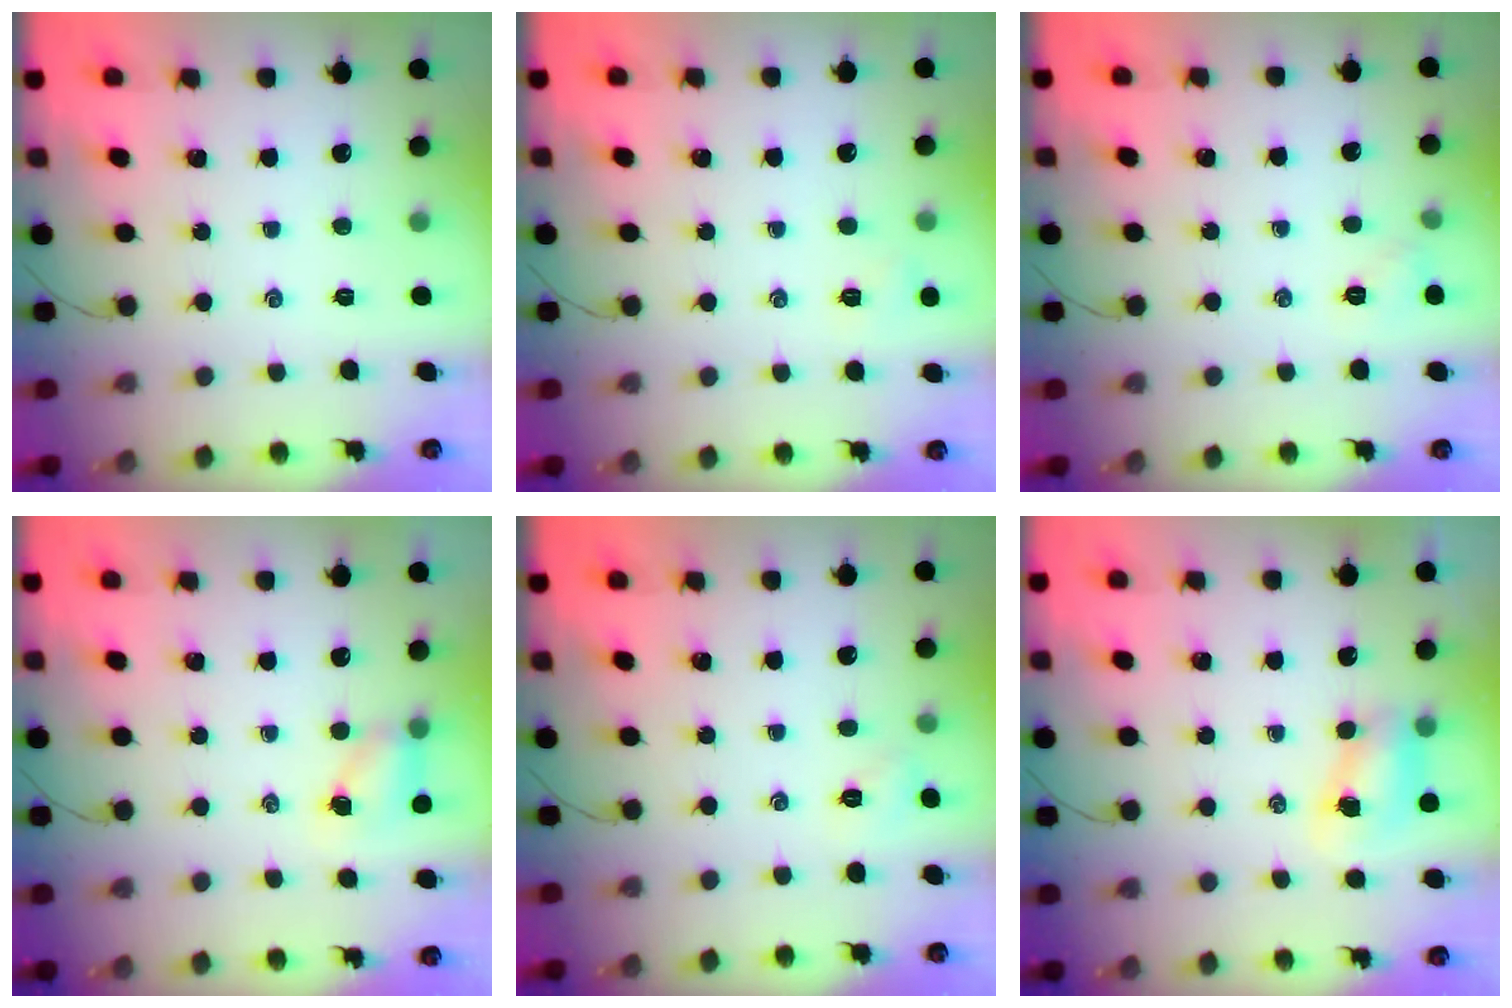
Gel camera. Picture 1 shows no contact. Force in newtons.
{"total": 4.5, "press": 4.4, "slide": 1.0}
{"total": 3.8, "press": 3.6, "slide": 1.1}
{"total": 4.6, "press": 4.6, "slide": 0.7}
{"total": 2.1, "press": 2.1, "slide": 0.6}
{"total": 7.0, "press": 6.9, "slide": 0.9}